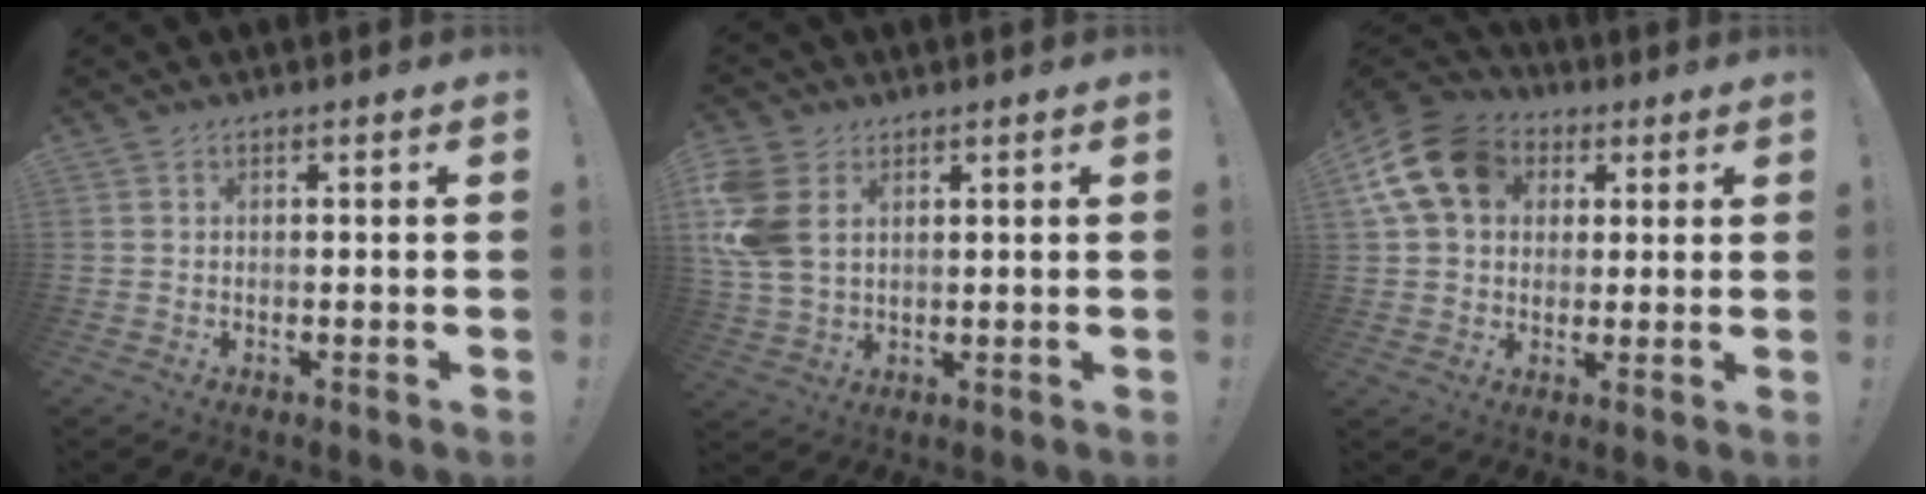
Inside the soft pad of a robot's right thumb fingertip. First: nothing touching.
{"total": 11.7, "force": [3.5, 8.2, 7.6], "torque": [-0.160, -0.010, 0.072]}
{"total": 15.2, "force": [5.0, 11.7, 8.4], "torque": [-0.147, -0.007, 0.100]}